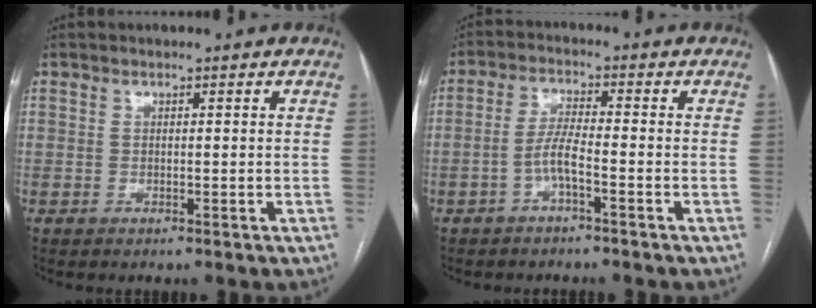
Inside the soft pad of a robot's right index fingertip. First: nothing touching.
{"total": 3.9, "force": [-1.7, 0.2, 3.5], "torque": [-0.070, 0.009, -0.037]}